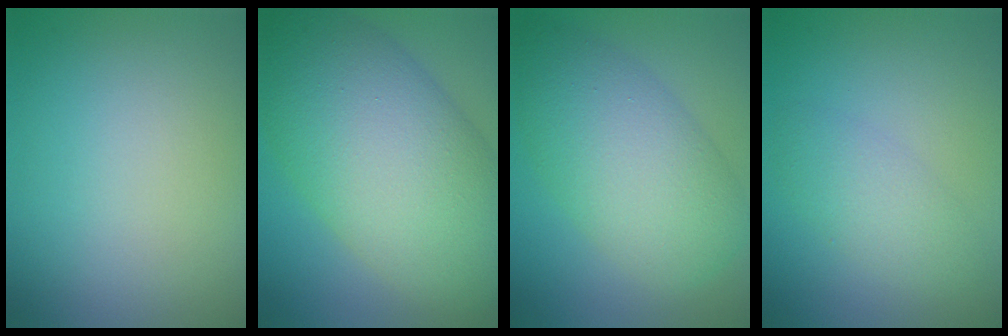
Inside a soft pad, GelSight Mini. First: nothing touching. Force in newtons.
{"total": 14.3, "press": 14.3, "slide": 0.7}
{"total": 7.9, "press": 7.9, "slide": 0.2}
{"total": 2.9, "press": 2.9, "slide": 0.2}